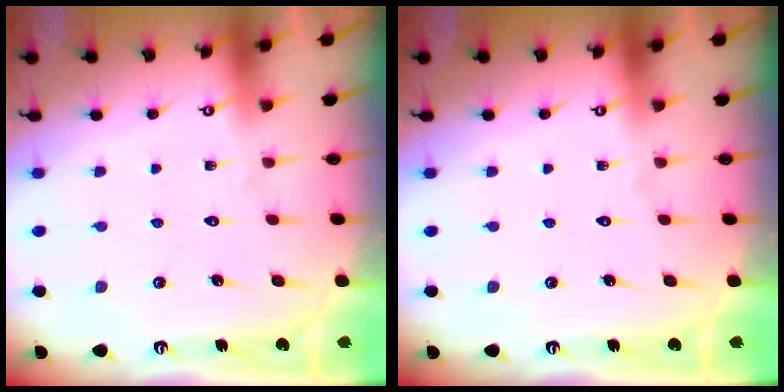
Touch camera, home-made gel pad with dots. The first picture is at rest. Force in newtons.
{"total": 0.0}